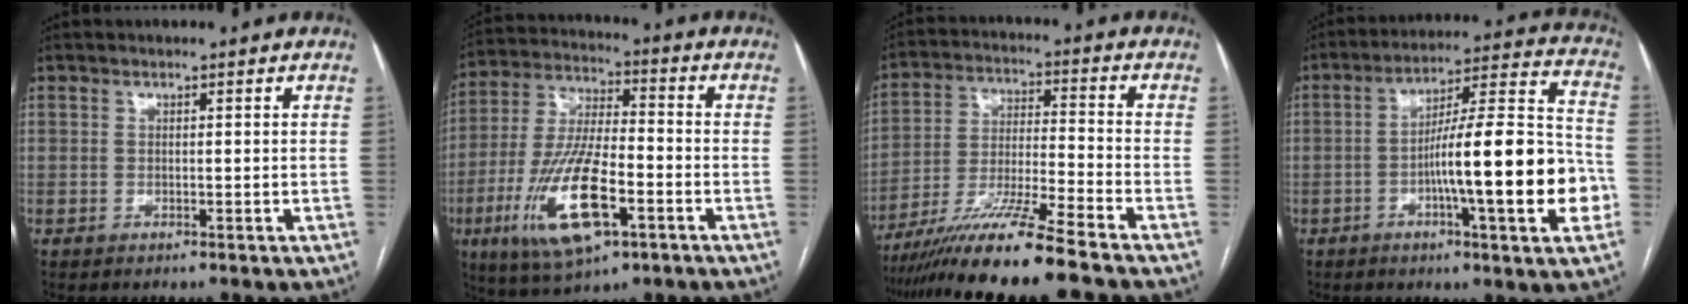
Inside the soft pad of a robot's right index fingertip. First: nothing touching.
{"total": 16.3, "force": [-6.1, 5.0, 14.3], "torque": [-0.300, -0.010, -0.103]}
{"total": 14.3, "force": [-11.4, -1.5, 8.5], "torque": [-0.151, -0.026, -0.202]}
{"total": 19.7, "force": [-4.8, 1.6, 19.1], "torque": [-0.266, 0.017, -0.069]}